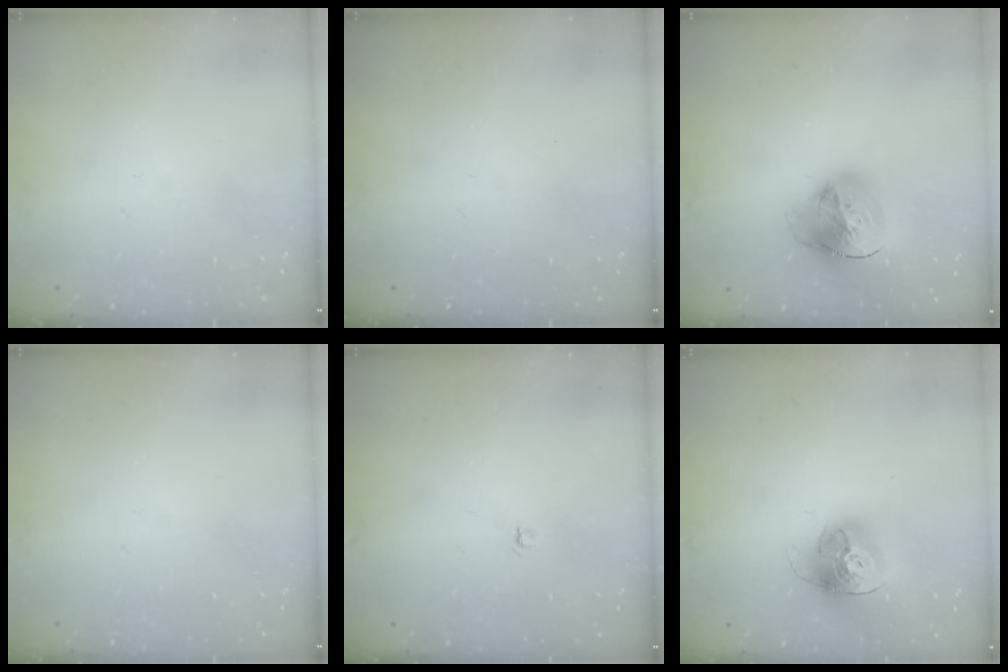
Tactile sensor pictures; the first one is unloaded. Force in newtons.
{"total": 0.0}
{"total": 19.8, "press": 19.6, "slide": 2.3}
{"total": 0.0}
{"total": 3.4, "press": 3.4, "slide": 0.3}
{"total": 15.7, "press": 15.6, "slide": 1.6}